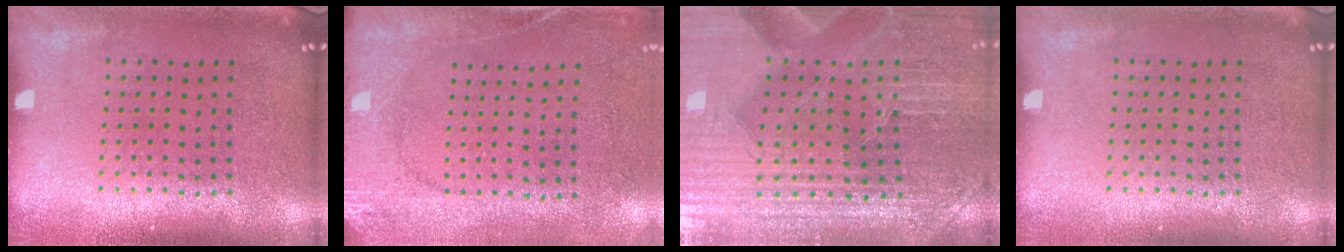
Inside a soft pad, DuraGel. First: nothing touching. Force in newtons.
{"total": 2.6, "press": 2.0, "slide": 1.6}
{"total": 3.6, "press": 3.6, "slide": 0.5}
{"total": 0.0}